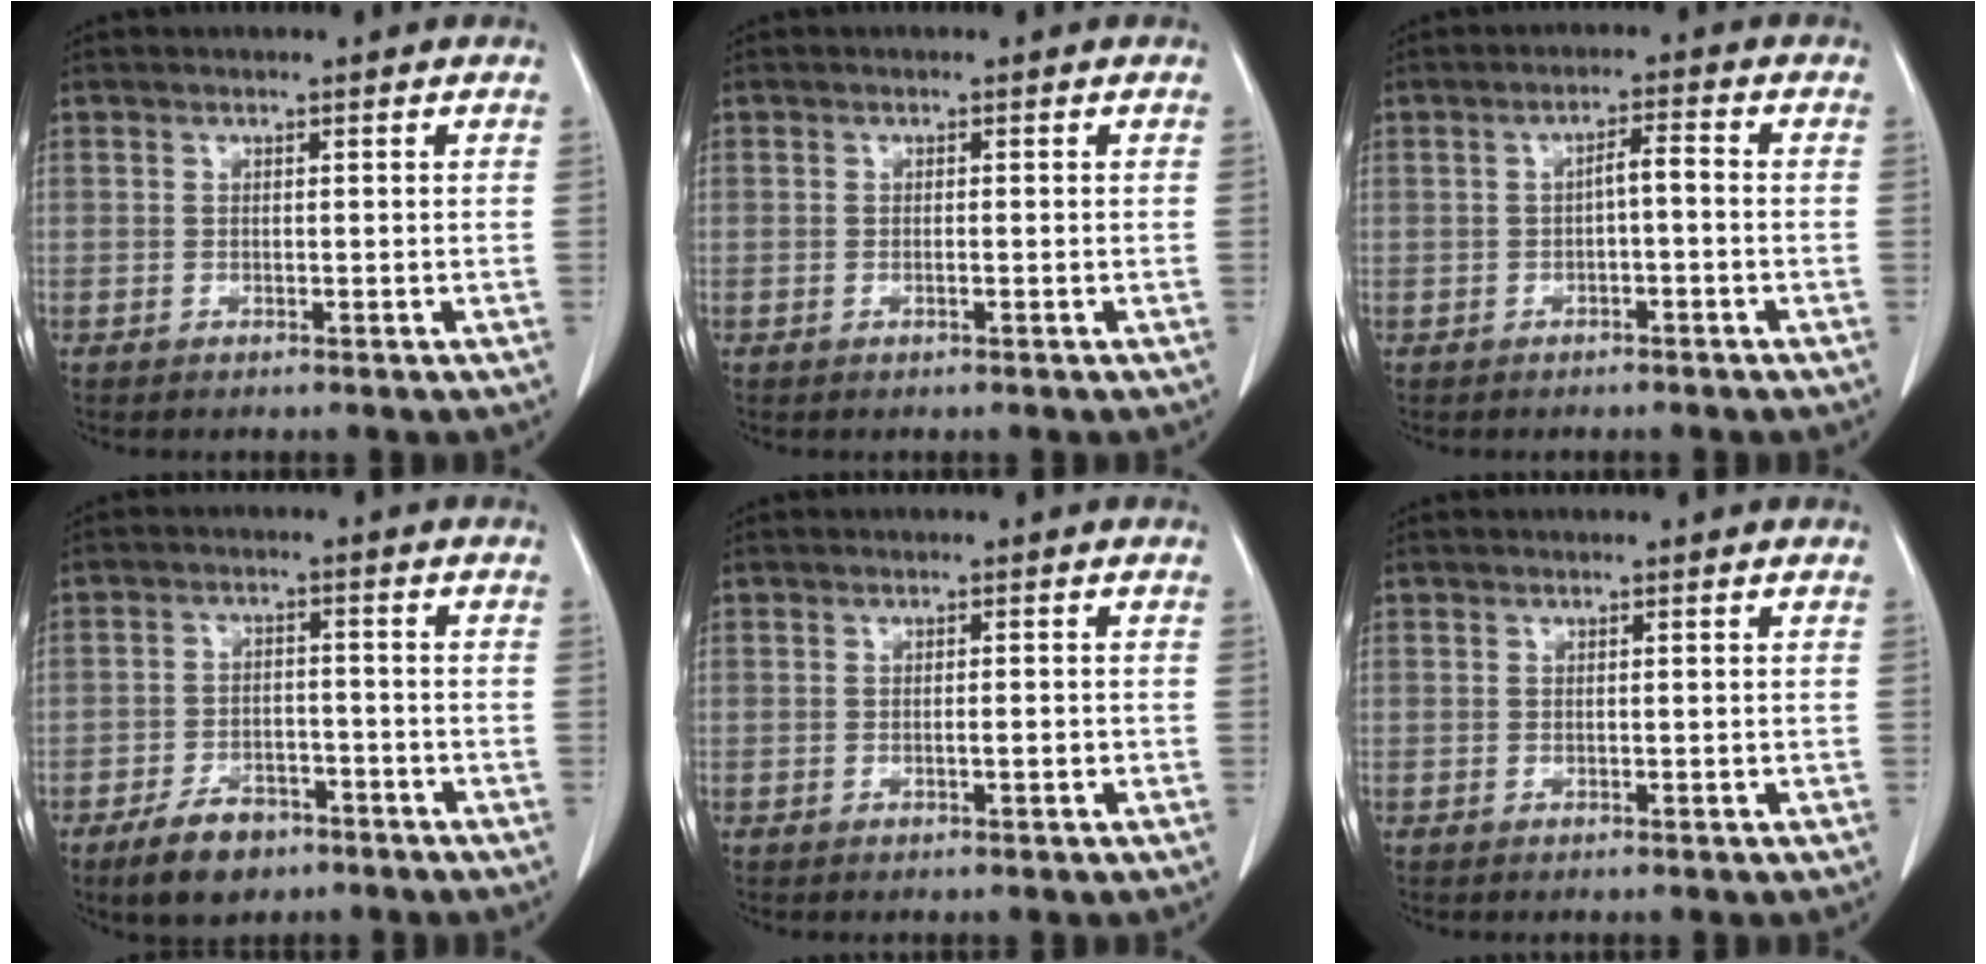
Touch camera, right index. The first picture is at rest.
{"total": 0.7, "force": [-0.2, 0.2, 0.7], "torque": [-0.016, 0.000, -0.003]}
{"total": 3.2, "force": [-0.5, 0.9, 3.0], "torque": [-0.056, 0.016, -0.004]}
{"total": 7.7, "force": [-5.2, 4.1, 4.0], "torque": [-0.076, 0.001, -0.084]}
{"total": 1.6, "force": [-0.5, 0.5, 1.5], "torque": [-0.030, 0.001, -0.007]}
{"total": 0.0}